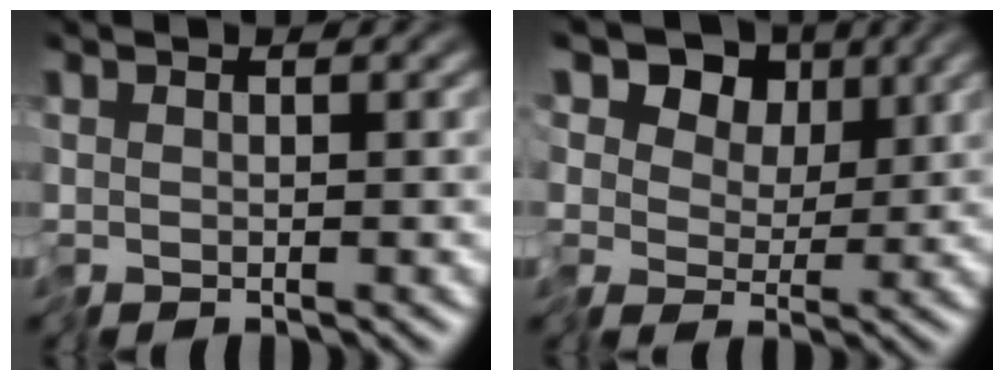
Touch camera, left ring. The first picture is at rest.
{"total": 8.7, "force": [3.2, 6.8, 4.5], "torque": [-0.064, 0.031, 0.016]}